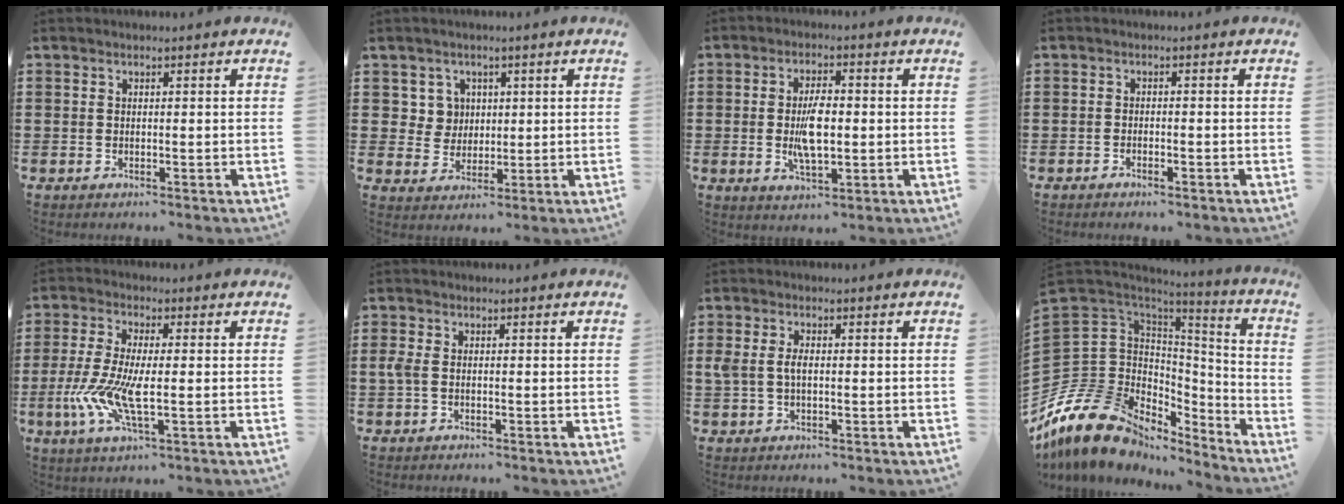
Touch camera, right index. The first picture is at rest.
{"total": 4.4, "force": [1.5, 4.1, 0.8], "torque": [-0.029, 0.009, 0.025]}
{"total": 6.6, "force": [-0.3, 2.8, 6.0], "torque": [-0.122, 0.000, -0.009]}
{"total": 0.9, "force": [-0.8, 0.0, 0.4], "torque": [-0.011, -0.005, -0.014]}
{"total": 8.3, "force": [-1.9, 2.6, 7.7], "torque": [-0.176, -0.015, -0.038]}
{"total": 1.9, "force": [-0.3, 0.9, 1.6], "torque": [-0.047, -0.004, -0.011]}
{"total": 2.9, "force": [0.1, 1.6, 2.5], "torque": [-0.072, -0.002, -0.007]}
{"total": 15.1, "force": [-8.7, 10.0, 7.1], "torque": [-0.184, -0.005, -0.152]}